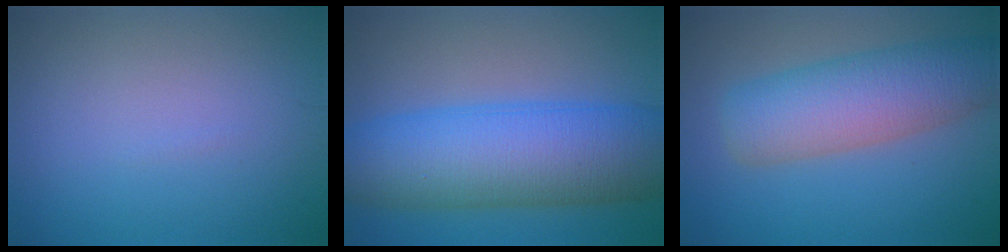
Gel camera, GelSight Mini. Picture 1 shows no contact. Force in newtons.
{"total": 11.5, "press": 11.5, "slide": 0.2}
{"total": 7.3, "press": 7.3, "slide": 0.6}